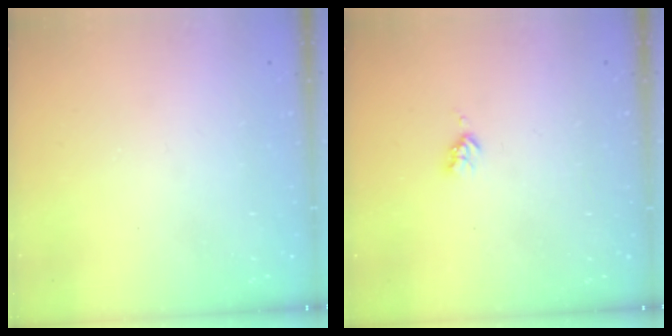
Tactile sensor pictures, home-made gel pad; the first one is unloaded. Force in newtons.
{"total": 2.7, "press": 2.6, "slide": 0.5}